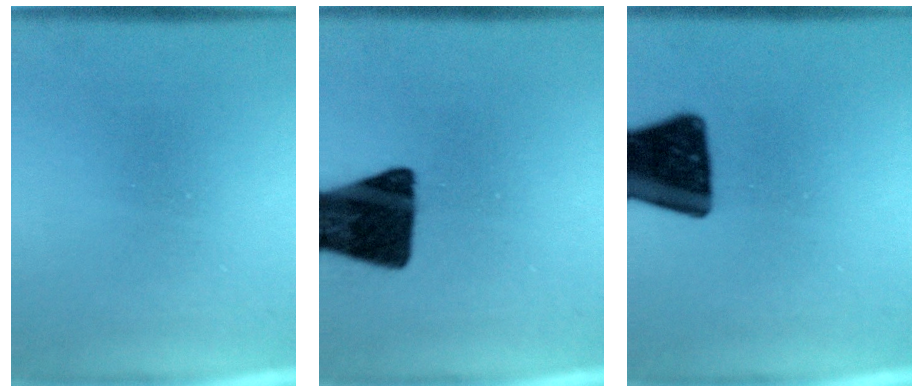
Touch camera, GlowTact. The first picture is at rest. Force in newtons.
{"total": 17.5}
{"total": 16.8}